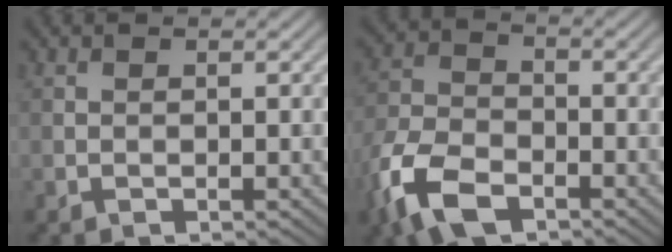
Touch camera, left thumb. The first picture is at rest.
{"total": 9.9, "force": [-5.9, 5.1, 6.2], "torque": [-0.151, -0.019, -0.126]}